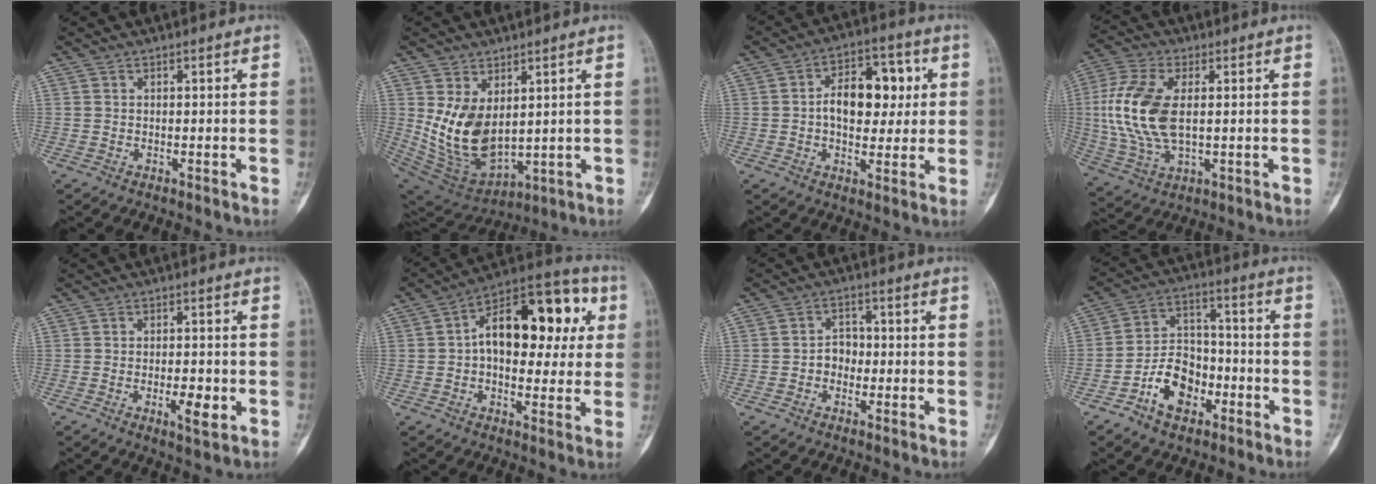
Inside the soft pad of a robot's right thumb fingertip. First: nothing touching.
{"total": 13.0, "force": [2.7, 7.9, 9.9], "torque": [-0.163, -0.027, 0.081]}
{"total": 12.2, "force": [1.5, 7.6, 9.4], "torque": [-0.104, 0.015, 0.018]}
{"total": 14.4, "force": [1.2, 7.6, 12.2], "torque": [-0.272, 0.000, 0.026]}
{"total": 5.1, "force": [-1.4, 1.9, 4.5], "torque": [-0.068, -0.002, -0.019]}
{"total": 20.1, "force": [3.3, 11.3, 16.3], "torque": [-0.201, 0.034, 0.038]}
{"total": 3.7, "force": [-0.9, 3.1, 1.9], "torque": [-0.006, 0.018, -0.025]}
{"total": 11.0, "force": [-5.1, 7.4, 6.3], "torque": [-0.083, 0.047, -0.092]}